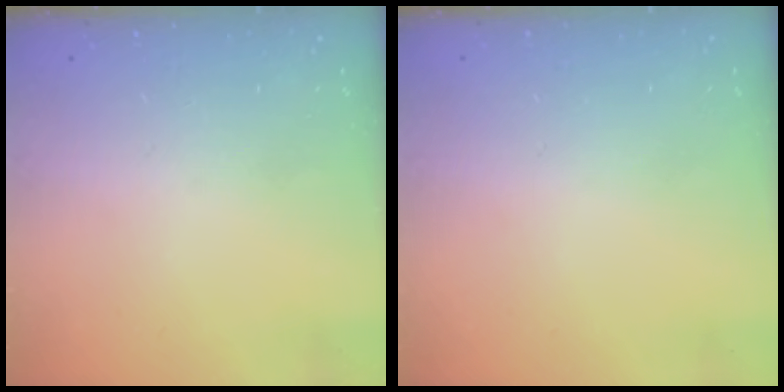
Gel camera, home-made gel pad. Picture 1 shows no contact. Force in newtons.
{"total": 0.6, "press": 0.6, "slide": 0.2}